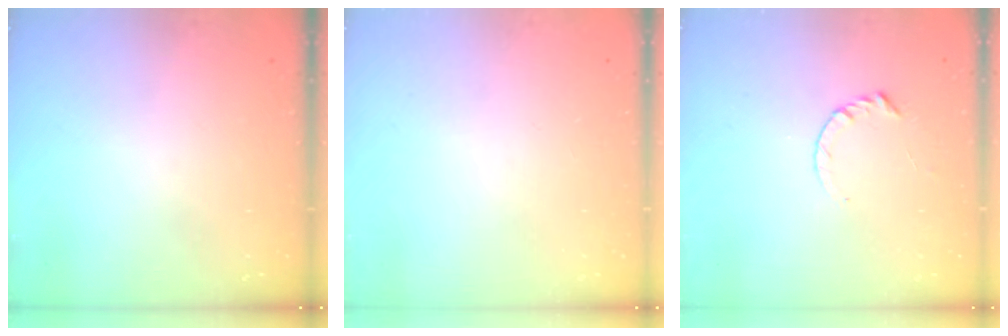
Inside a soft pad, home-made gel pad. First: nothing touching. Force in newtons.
{"total": 0.0}
{"total": 3.6, "press": 3.6, "slide": 0.4}